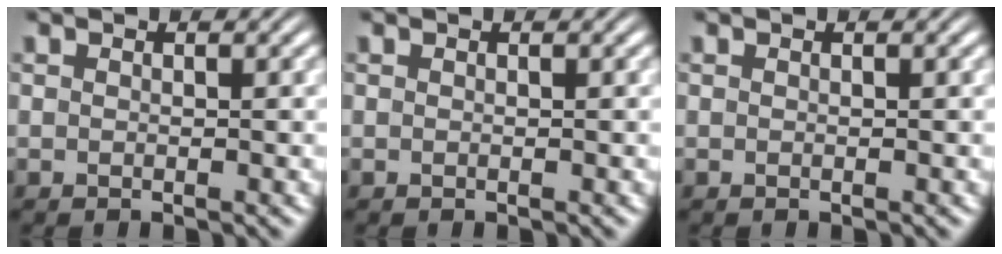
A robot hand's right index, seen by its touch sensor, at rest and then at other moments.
{"total": 0.0}
{"total": 0.0}